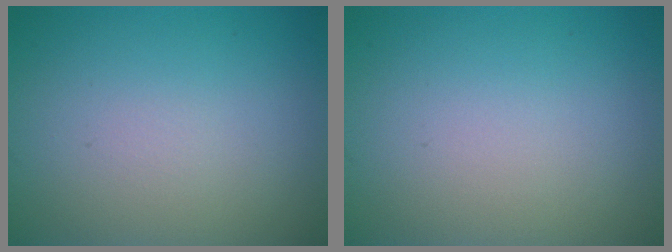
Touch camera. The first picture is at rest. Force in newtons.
{"total": 0.0}